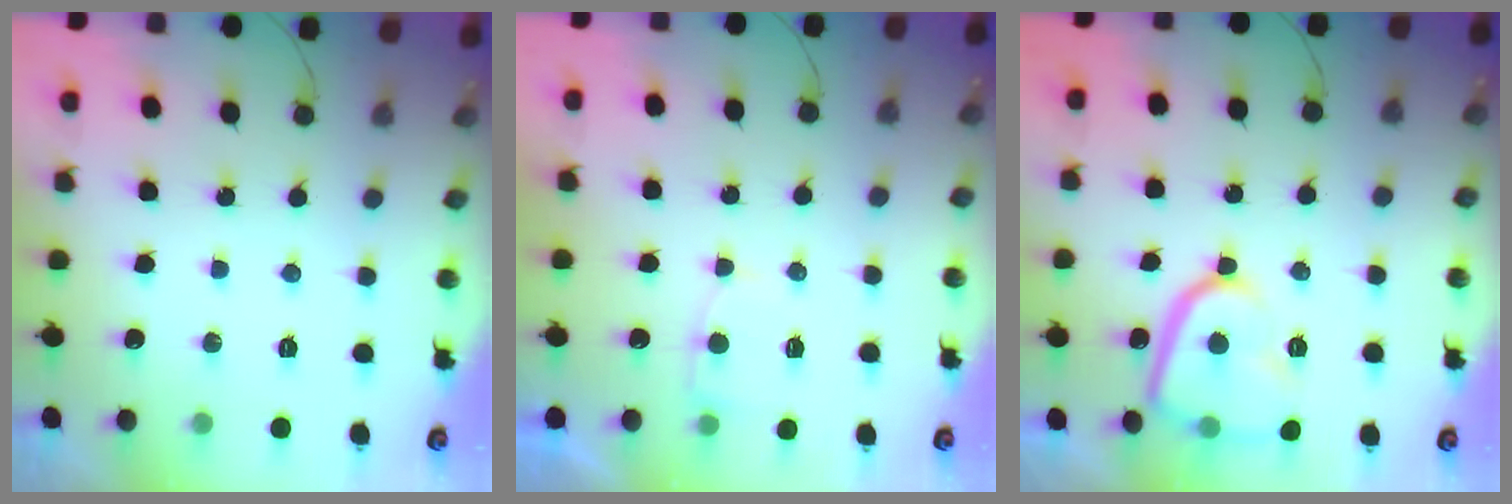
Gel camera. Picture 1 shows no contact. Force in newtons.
{"total": 4.0, "press": 4.0, "slide": 0.3}
{"total": 13.6, "press": 13.5, "slide": 1.3}